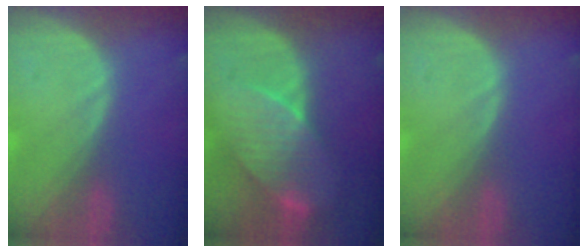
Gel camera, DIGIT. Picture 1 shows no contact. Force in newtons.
{"total": 8.3, "press": 7.6, "slide": 3.4}
{"total": 0.0}